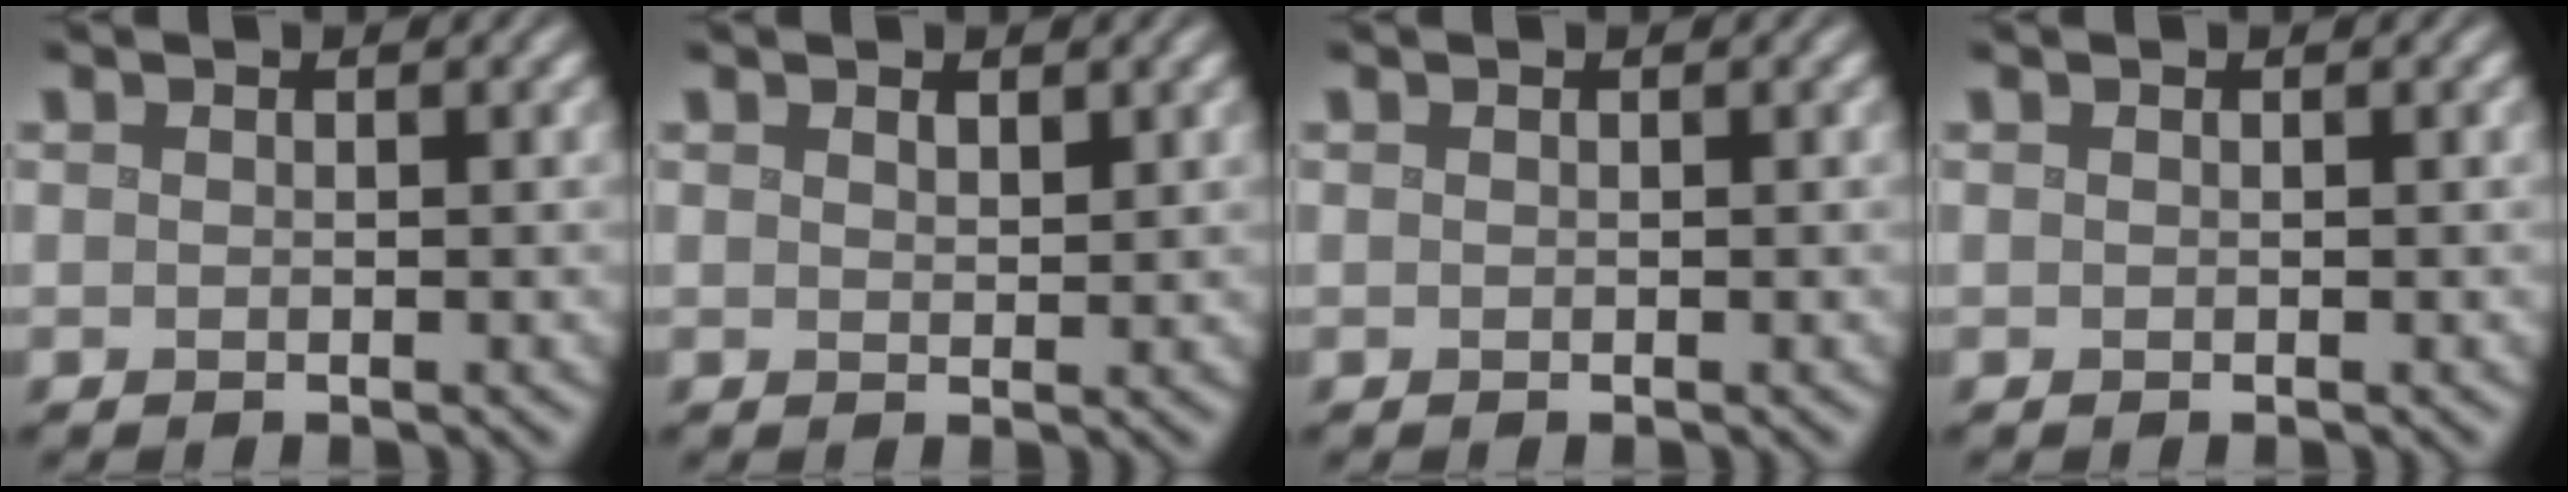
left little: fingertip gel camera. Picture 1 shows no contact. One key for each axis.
{"total": 1.2, "fx": 0.7, "fy": 0.6, "fz": 0.7, "tx": -0.010, "ty": -0.001, "tz": 0.015}
{"total": 0.0}
{"total": 0.0}